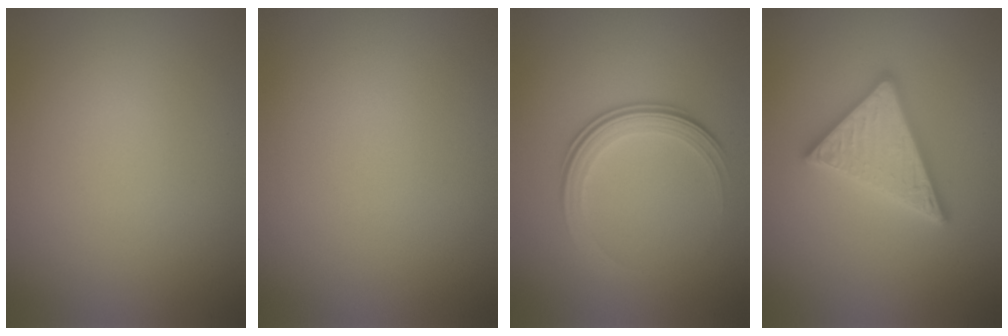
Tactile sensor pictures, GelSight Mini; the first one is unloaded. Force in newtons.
{"total": 0.0}
{"total": 3.6, "press": 2.4, "slide": 2.7}
{"total": 4.8, "press": 4.8, "slide": 0.7}